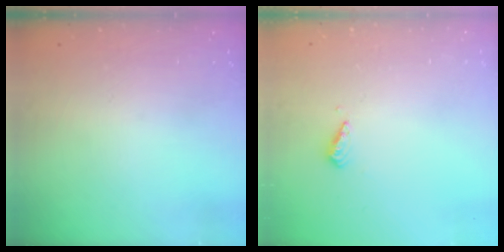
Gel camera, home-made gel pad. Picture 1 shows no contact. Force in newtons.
{"total": 2.8, "press": 2.8, "slide": 0.7}